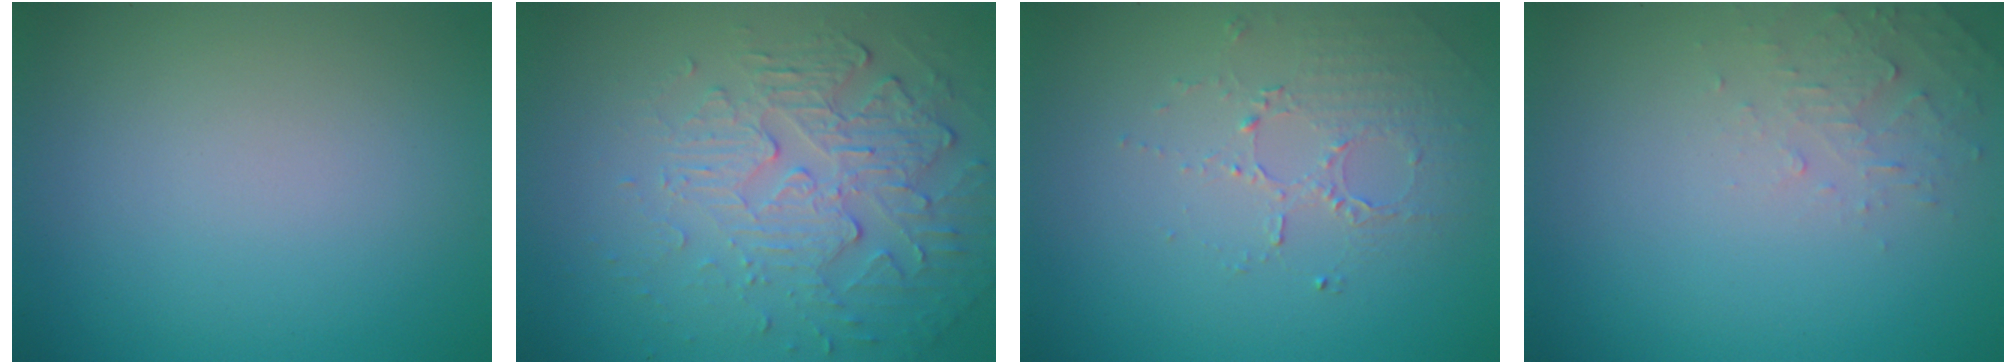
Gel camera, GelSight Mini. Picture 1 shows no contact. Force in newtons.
{"total": 6.0, "press": 3.6, "slide": 4.8}
{"total": 1.7, "press": 1.2, "slide": 1.2}
{"total": 1.7, "press": 1.7, "slide": 0.2}